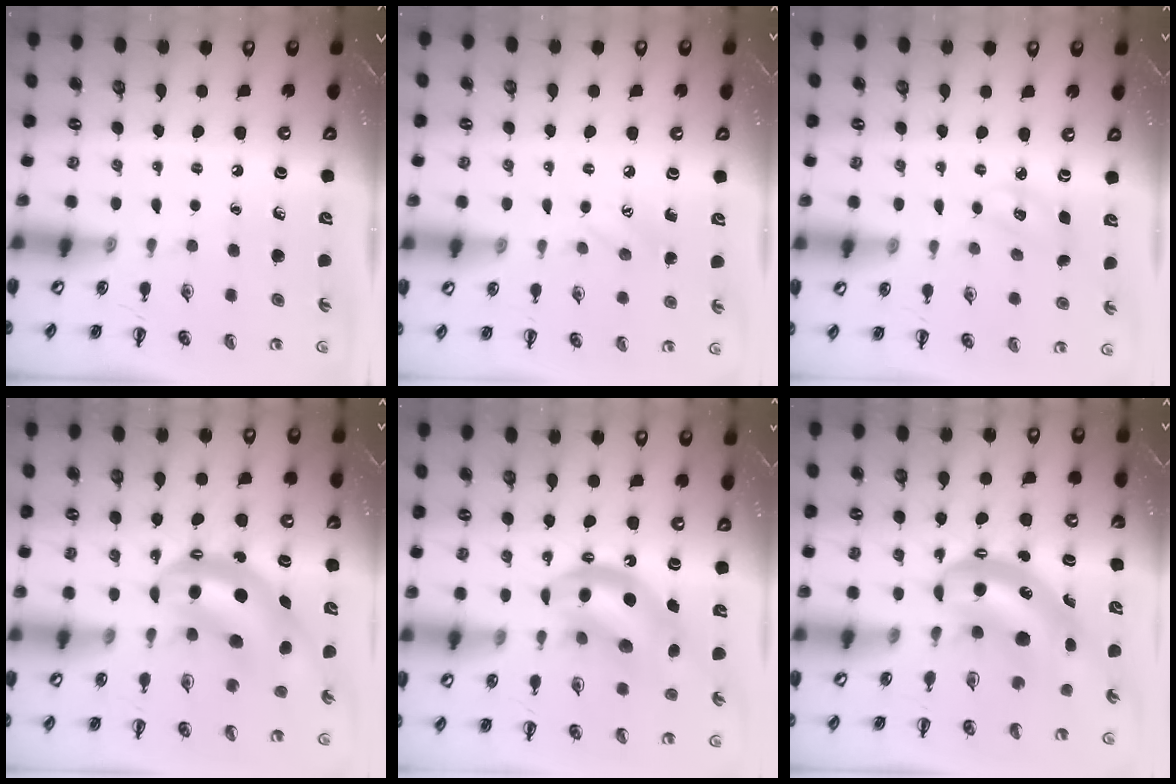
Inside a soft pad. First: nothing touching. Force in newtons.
{"total": 6.6, "press": 6.4, "slide": 1.7}
{"total": 3.7, "press": 3.6, "slide": 1.0}
{"total": 10.6, "press": 10.3, "slide": 2.6}
{"total": 13.3, "press": 12.9, "slide": 3.4}
{"total": 6.6, "press": 6.5, "slide": 1.4}